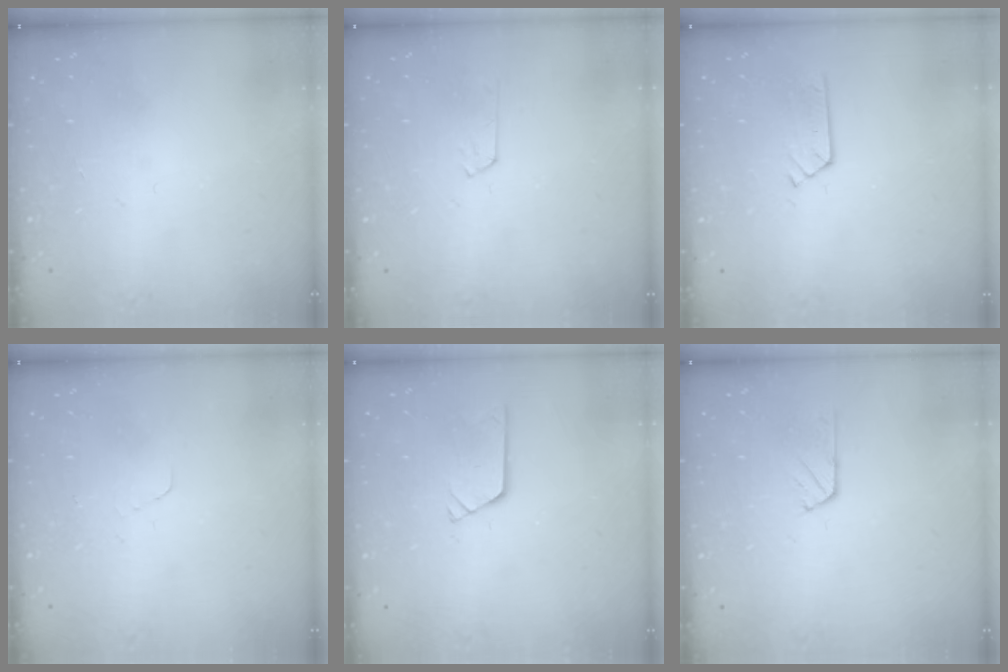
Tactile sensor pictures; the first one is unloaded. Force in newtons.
{"total": 3.7, "press": 3.7, "slide": 0.5}
{"total": 2.9, "press": 2.9, "slide": 0.3}
{"total": 2.6, "press": 2.6, "slide": 0.1}
{"total": 2.4, "press": 2.4, "slide": 0.2}
{"total": 3.8, "press": 3.8, "slide": 0.5}